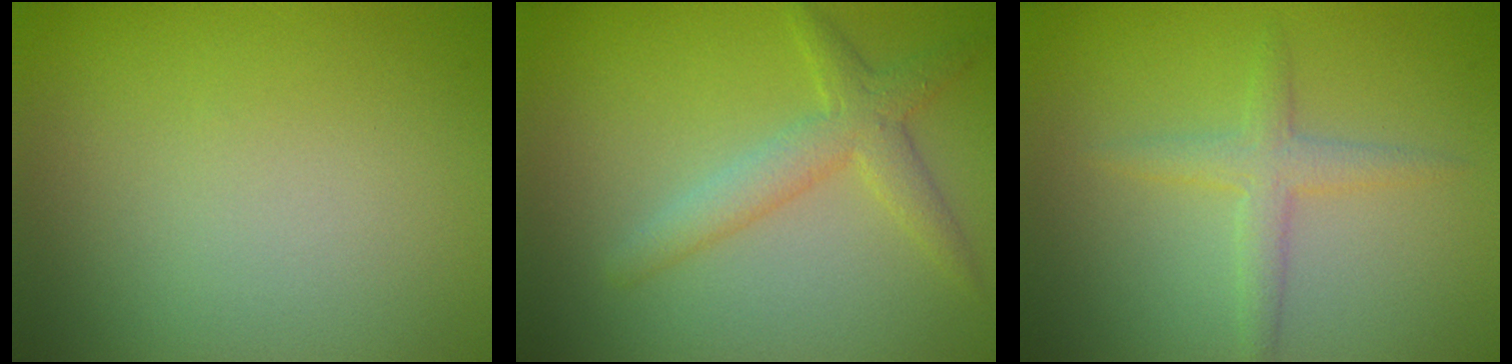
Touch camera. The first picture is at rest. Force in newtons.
{"total": 2.9, "press": 2.9, "slide": 0.1}
{"total": 2.0, "press": 2.0, "slide": 0.1}